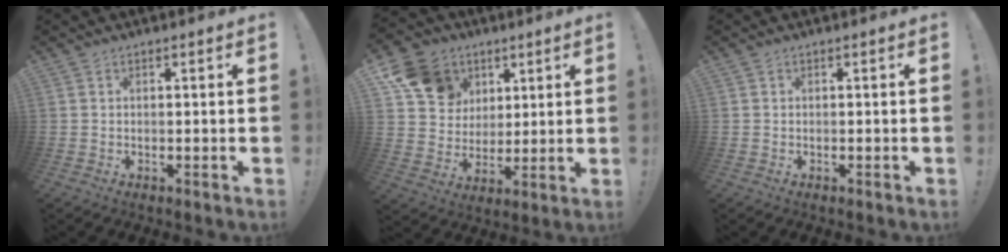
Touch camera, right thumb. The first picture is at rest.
{"total": 14.6, "force": [6.8, 11.7, 5.4], "torque": [-0.080, -0.031, 0.141]}
{"total": 0.0}